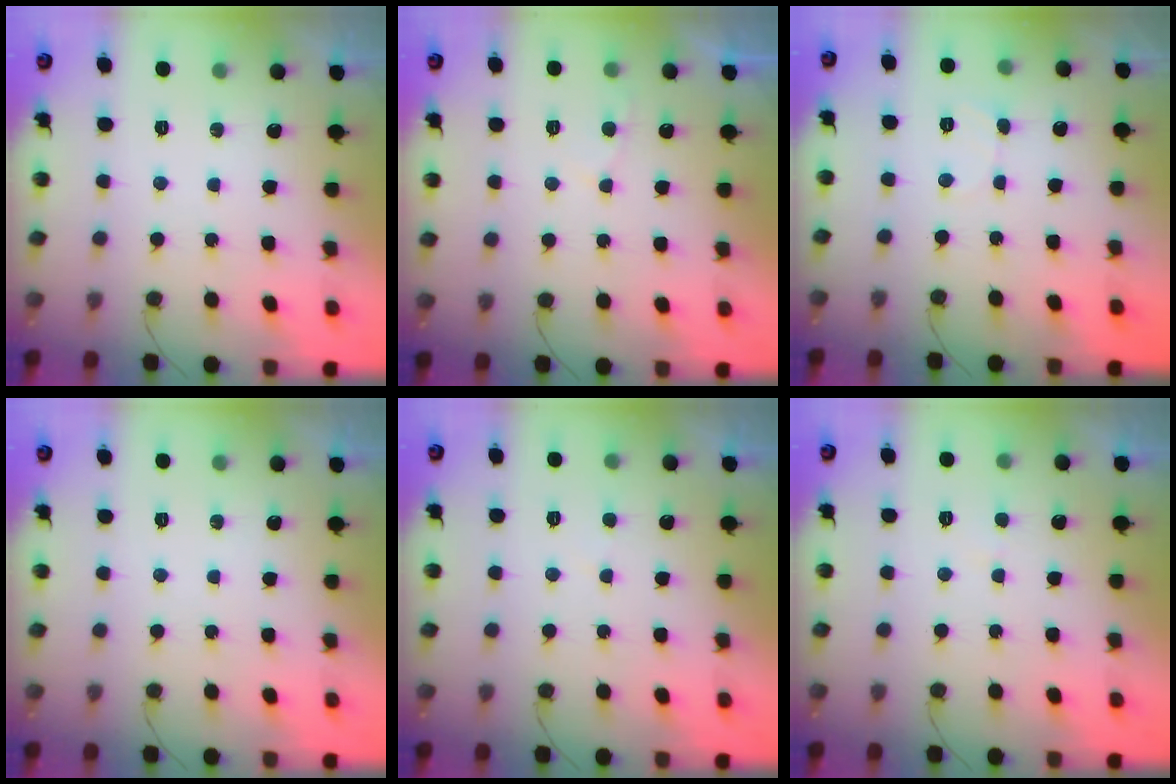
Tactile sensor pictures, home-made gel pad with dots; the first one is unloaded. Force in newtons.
{"total": 2.8, "press": 2.7, "slide": 0.3}
{"total": 3.9, "press": 3.9, "slide": 0.4}
{"total": 0.0}
{"total": 2.0, "press": 2.0, "slide": 0.3}
{"total": 1.6, "press": 1.6, "slide": 0.1}